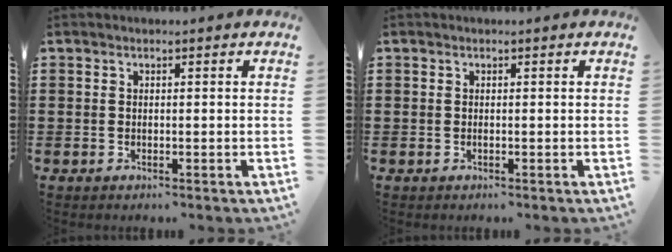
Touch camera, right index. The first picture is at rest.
{"total": 0.0}